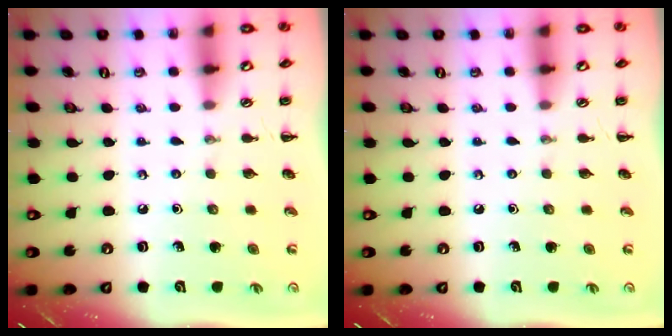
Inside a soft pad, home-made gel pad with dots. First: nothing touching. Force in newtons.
{"total": 0.0}